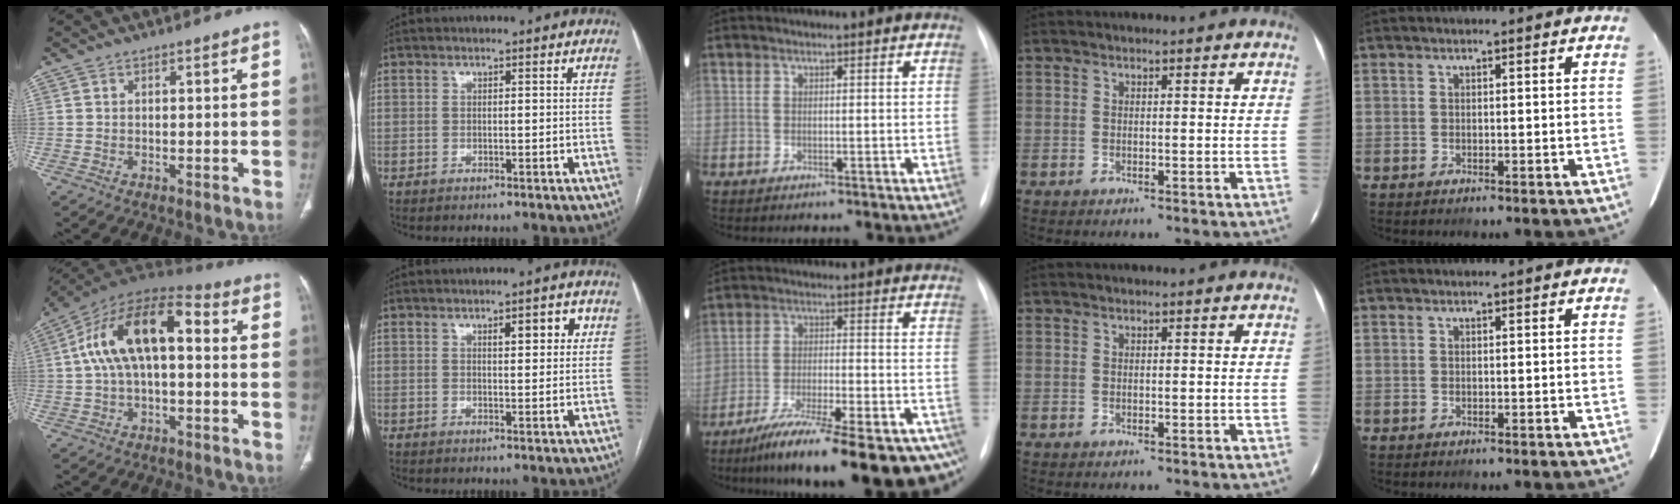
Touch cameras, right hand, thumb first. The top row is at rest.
{"thumb": {"total": 17.1, "force": [1.9, 8.5, 14.7], "torque": [-0.255, 0.051, 0.024]}, "index": {"total": 4.0, "force": [1.6, 1.2, 3.4], "torque": [-0.046, 0.005, 0.022]}, "middle": {"total": 22.2, "force": [-17.0, 4.0, 13.7], "torque": [-0.152, -0.003, -0.250]}}